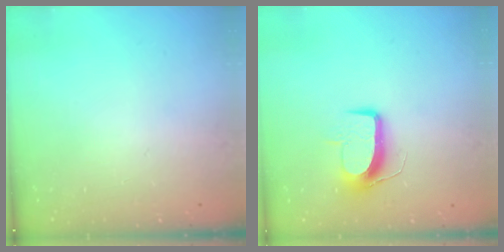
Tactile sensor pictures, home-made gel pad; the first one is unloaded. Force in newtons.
{"total": 9.6, "press": 9.6, "slide": 0.2}